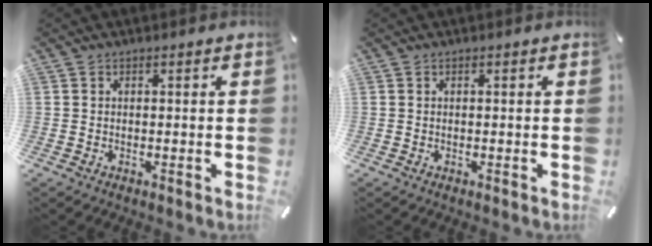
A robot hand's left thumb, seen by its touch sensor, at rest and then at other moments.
{"total": 0.0}